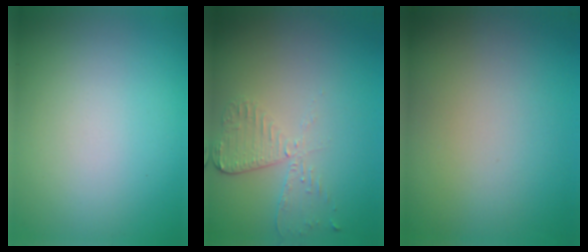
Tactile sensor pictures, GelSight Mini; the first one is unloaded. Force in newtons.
{"total": 2.6, "press": 2.3, "slide": 1.2}
{"total": 0.0}